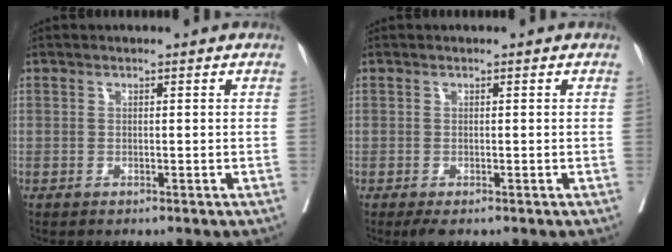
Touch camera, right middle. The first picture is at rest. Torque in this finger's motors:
{"motor_torque": [0.45, -0.21, -0.01, 0.02]}